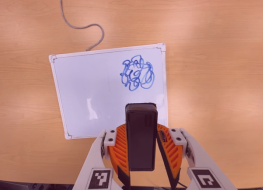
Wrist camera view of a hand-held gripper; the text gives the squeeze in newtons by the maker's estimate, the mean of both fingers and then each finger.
{"total": 4.8, "left": 4.4, "right": 5.2}